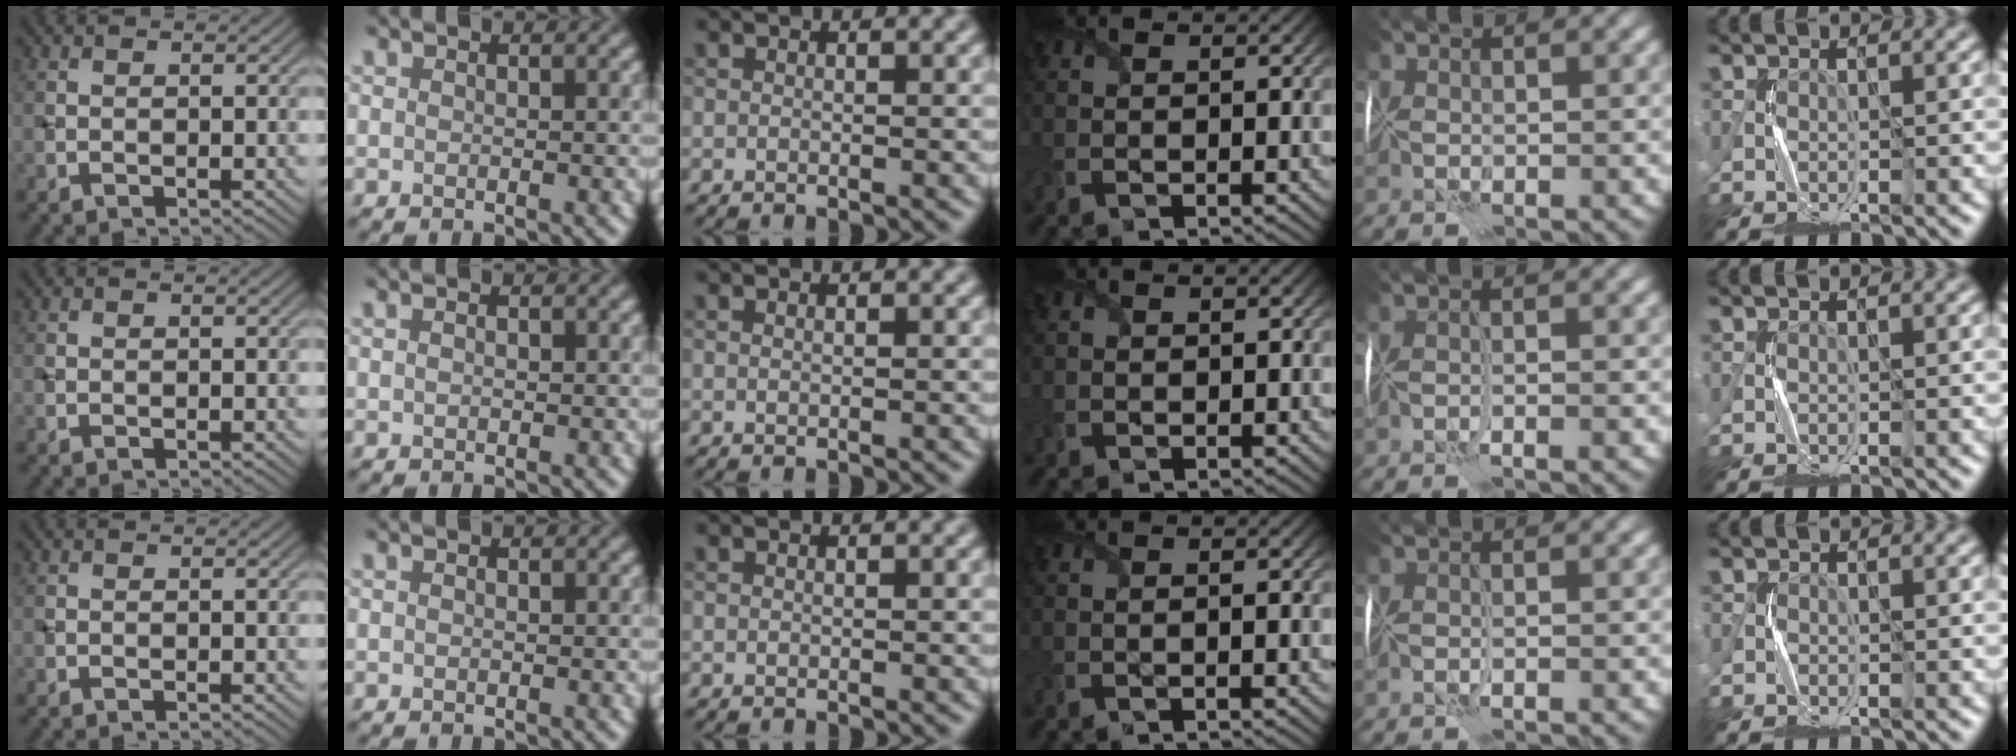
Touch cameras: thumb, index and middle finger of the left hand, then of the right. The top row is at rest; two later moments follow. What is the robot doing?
{"motion": "fold", "object": "wrapping paper"}